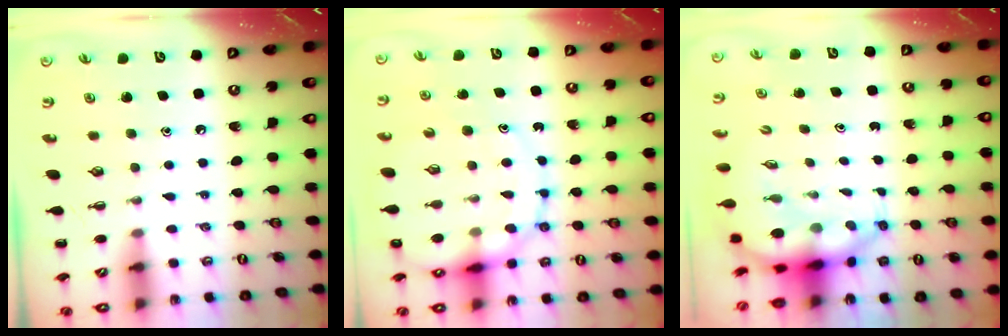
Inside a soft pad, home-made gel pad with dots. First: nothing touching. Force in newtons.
{"total": 16.8, "press": 16.4, "slide": 3.7}
{"total": 6.8, "press": 6.6, "slide": 1.7}